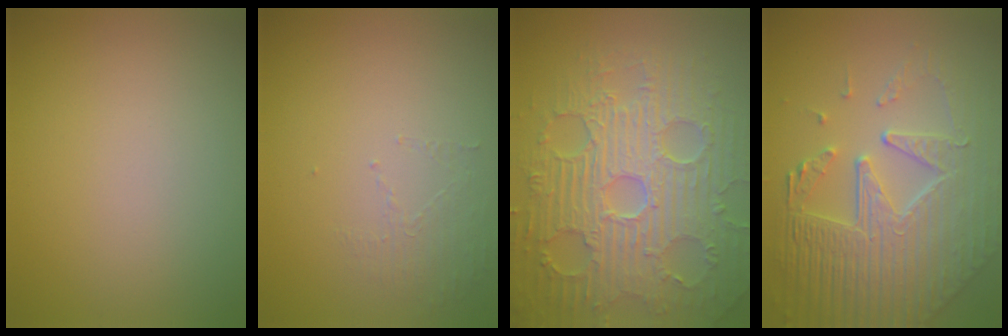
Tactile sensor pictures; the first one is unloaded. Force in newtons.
{"total": 1.4, "press": 0.4, "slide": 1.4}
{"total": 9.8, "press": 6.8, "slide": 7.1}
{"total": 8.7, "press": 6.0, "slide": 6.3}